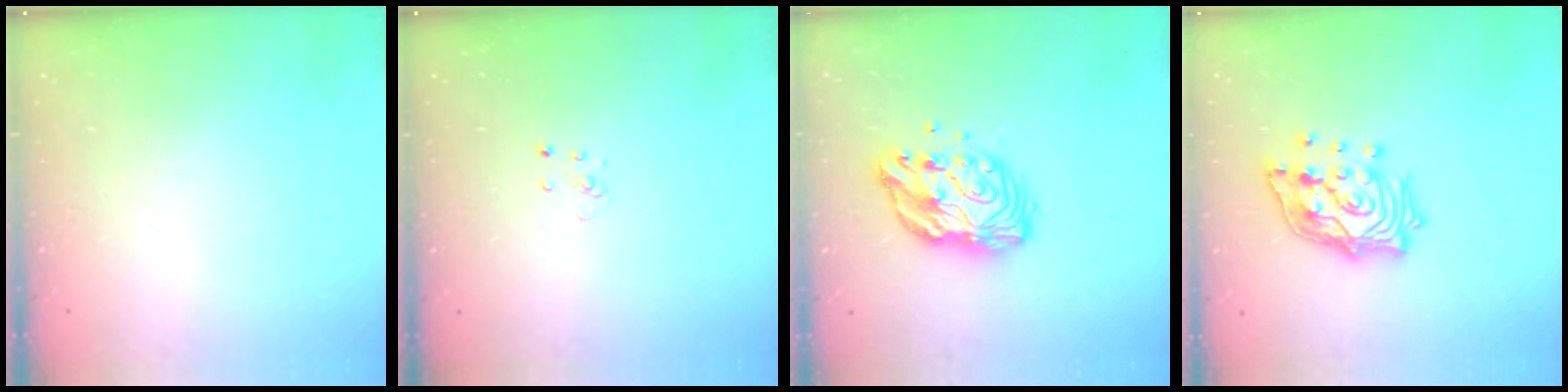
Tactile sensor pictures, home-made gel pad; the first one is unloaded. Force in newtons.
{"total": 2.3, "press": 2.3, "slide": 0.2}
{"total": 12.8, "press": 12.8, "slide": 1.1}
{"total": 14.8, "press": 14.7, "slide": 1.6}